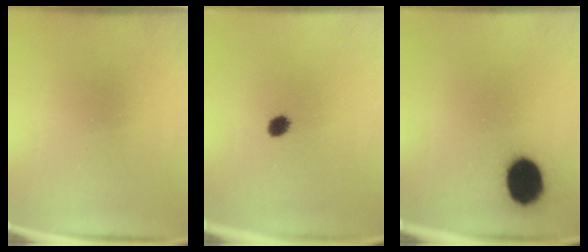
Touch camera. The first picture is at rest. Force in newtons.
{"total": 2.8}
{"total": 12.5}